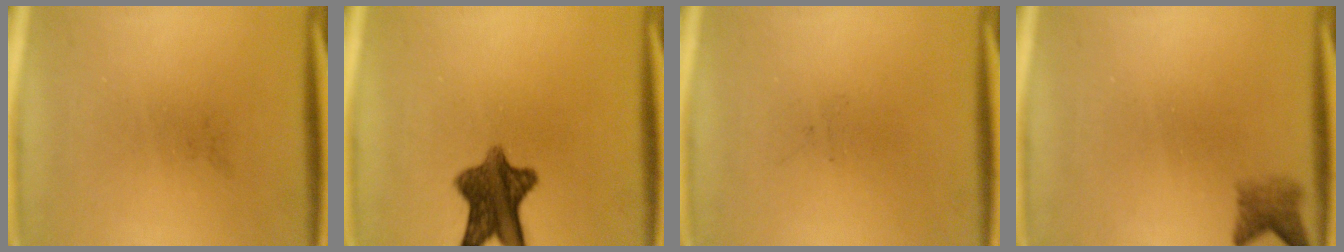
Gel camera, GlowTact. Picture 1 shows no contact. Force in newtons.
{"total": 9.2}
{"total": 0.0}
{"total": 2.4}